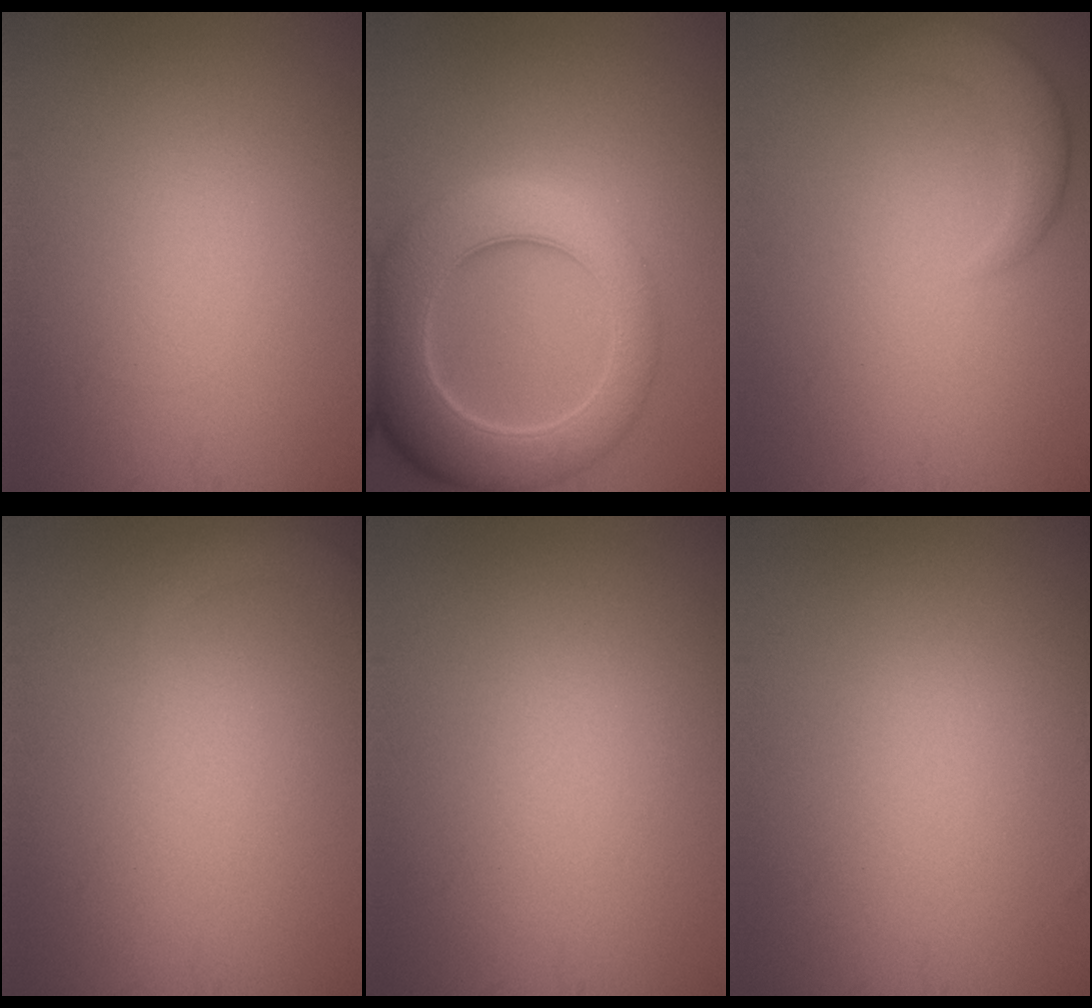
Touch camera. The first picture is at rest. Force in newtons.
{"total": 8.4, "press": 8.3, "slide": 0.3}
{"total": 2.6, "press": 2.6, "slide": 0.3}
{"total": 1.3, "press": 1.3, "slide": 0.2}
{"total": 0.0}
{"total": 0.0}